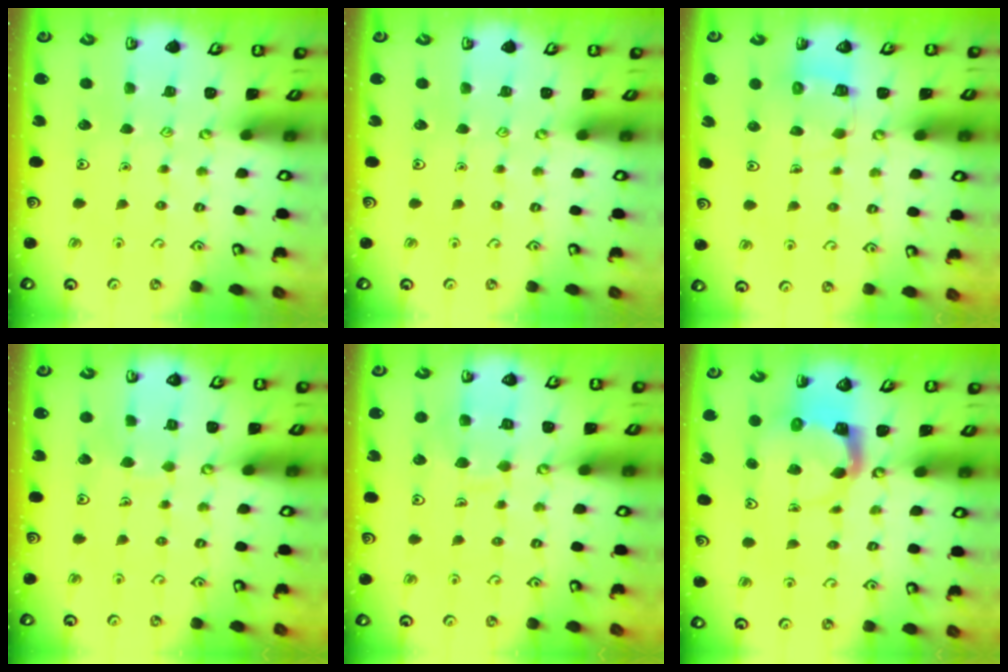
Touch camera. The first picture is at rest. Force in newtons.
{"total": 0.0}
{"total": 5.6, "press": 5.6, "slide": 0.4}
{"total": 3.4, "press": 3.4, "slide": 0.3}
{"total": 8.9, "press": 8.9, "slide": 0.9}
{"total": 3.8, "press": 3.8, "slide": 0.6}